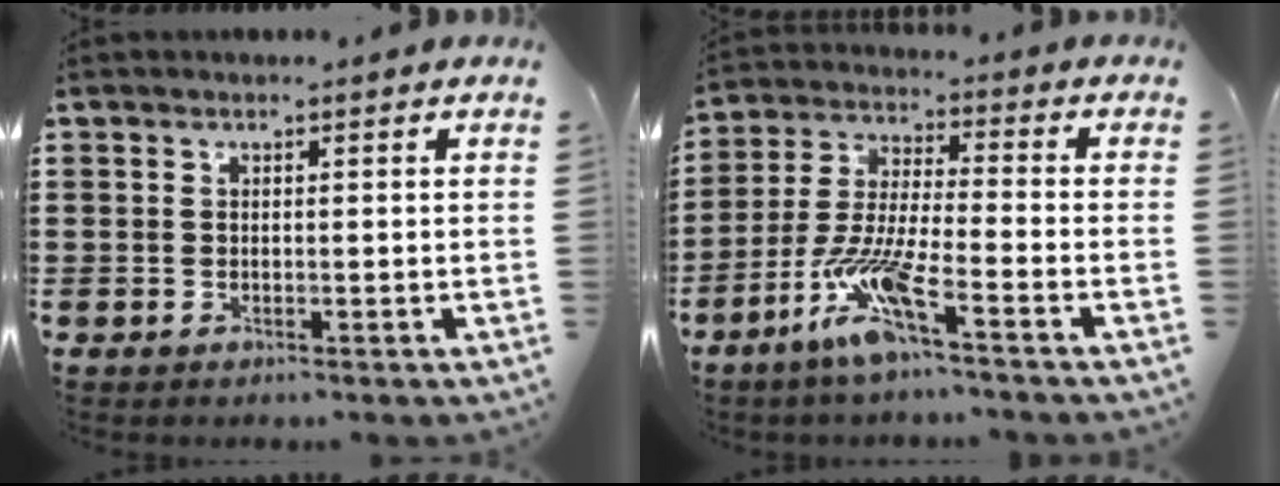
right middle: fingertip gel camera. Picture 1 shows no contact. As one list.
[{"total": 9.7, "force": [-6.1, 1.1, 7.4], "torque": [-0.174, -0.016, -0.123]}]